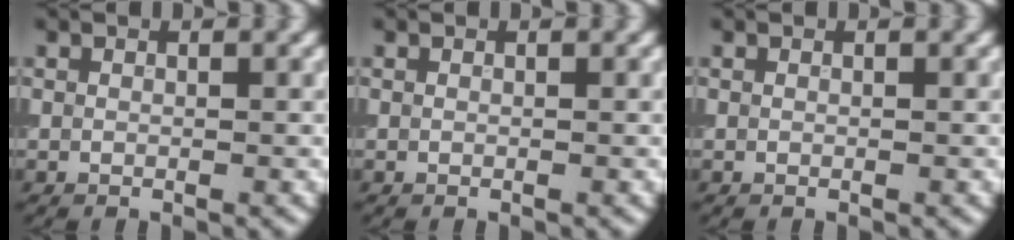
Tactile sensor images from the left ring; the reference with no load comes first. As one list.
[{"total": 0.0}, {"total": 0.0}]